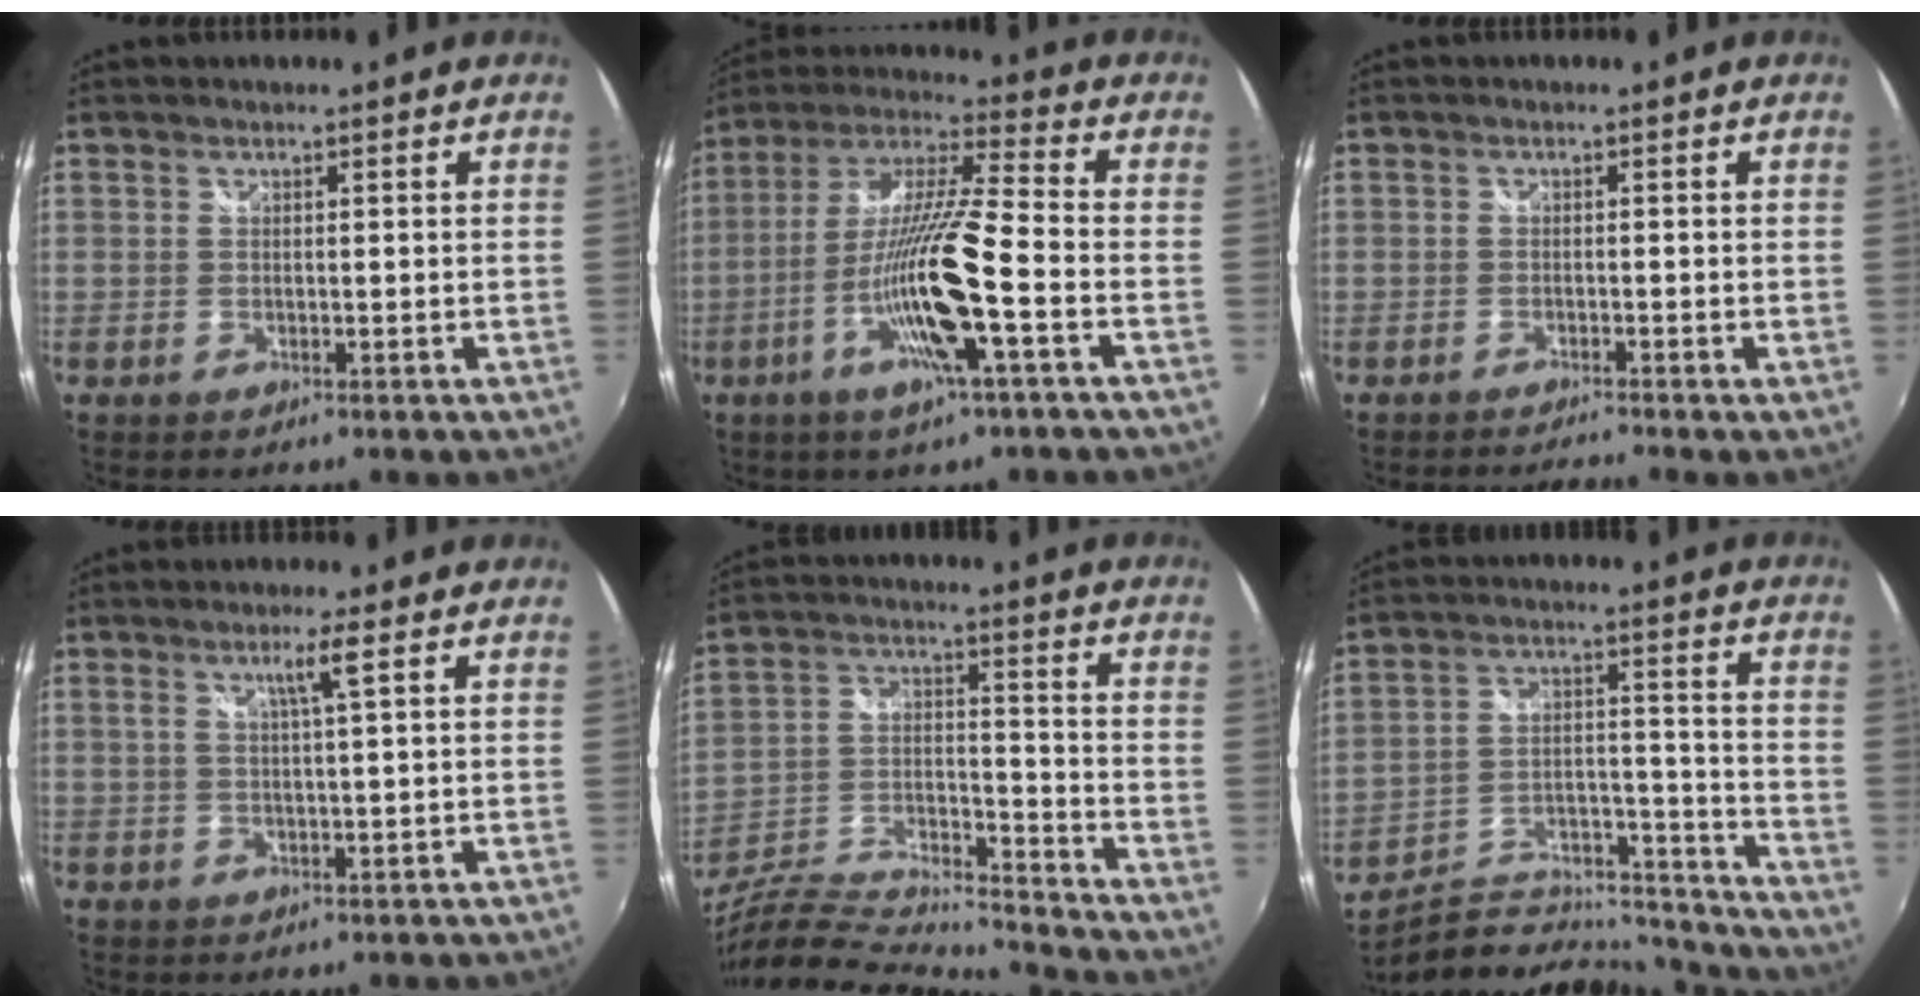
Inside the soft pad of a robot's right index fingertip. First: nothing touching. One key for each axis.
{"total": 16.9, "fx": -6.6, "fy": 0.8, "fz": 15.5, "tx": -0.295, "ty": -0.022, "tz": -0.127}
{"total": 1.9, "fx": -1.8, "fy": -0.5, "fz": 0.3, "tx": -0.011, "ty": -0.007, "tz": -0.038}
{"total": 3.3, "fx": 1.2, "fy": -0.7, "fz": 3.0, "tx": -0.055, "ty": -0.002, "tz": 0.024}
{"total": 16.4, "fx": -15.1, "fy": 1.4, "fz": 6.3, "tx": -0.134, "ty": -0.007, "tz": -0.276}
{"total": 20.0, "fx": -18.2, "fy": 6.1, "fz": 5.5, "tx": -0.089, "ty": 0.044, "tz": -0.260}